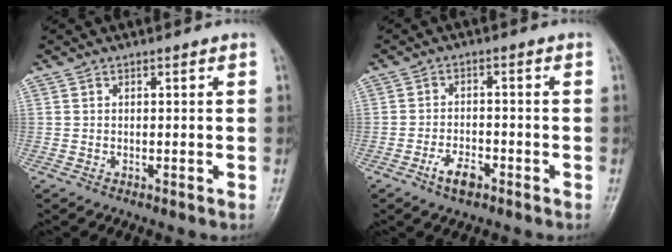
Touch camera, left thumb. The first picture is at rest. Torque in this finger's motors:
{"motor_torque": [-0.49, 0.50, 0.46, 0.33, 0.01]}